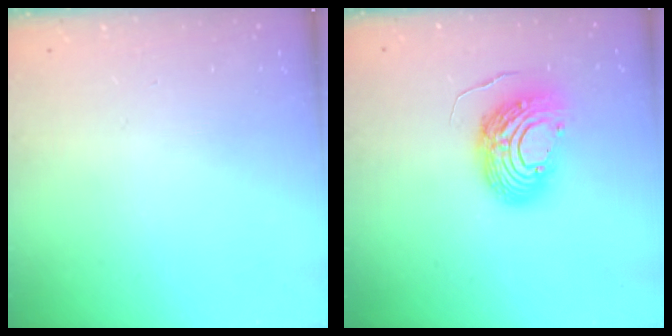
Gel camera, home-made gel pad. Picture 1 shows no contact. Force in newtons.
{"total": 12.0, "press": 11.9, "slide": 1.3}